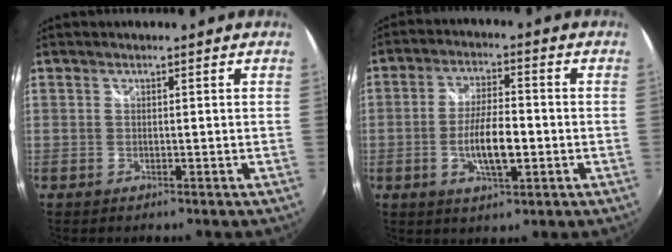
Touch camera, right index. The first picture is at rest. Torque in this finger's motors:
{"motor_torque": [0.26, -0.13, 0.33, 0.08]}